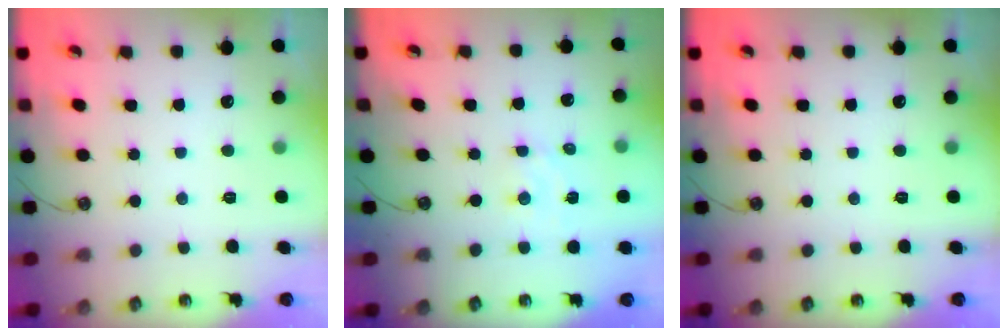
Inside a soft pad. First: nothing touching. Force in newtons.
{"total": 2.1, "press": 2.0, "slide": 0.5}
{"total": 0.0}